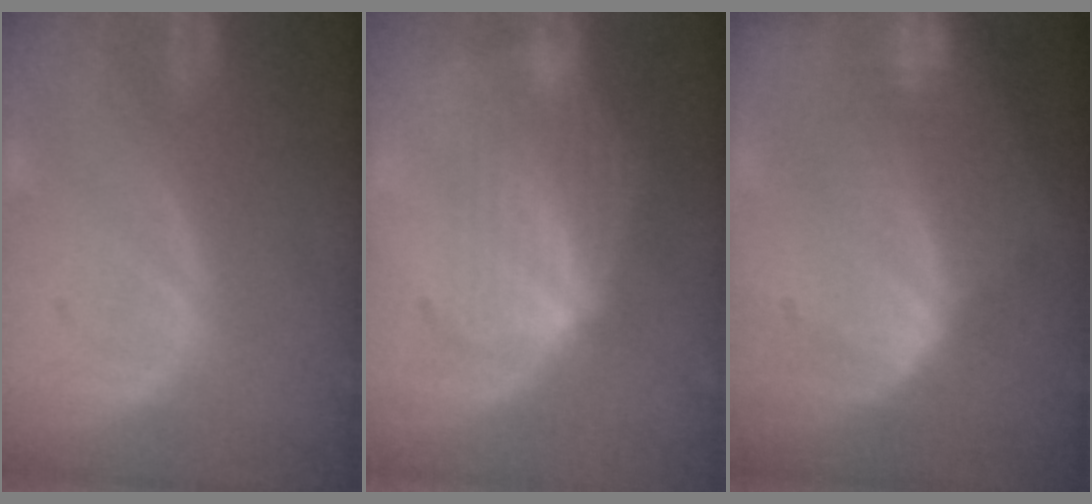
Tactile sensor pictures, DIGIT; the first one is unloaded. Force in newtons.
{"total": 7.2, "press": 6.6, "slide": 2.9}
{"total": 8.5, "press": 7.4, "slide": 4.3}